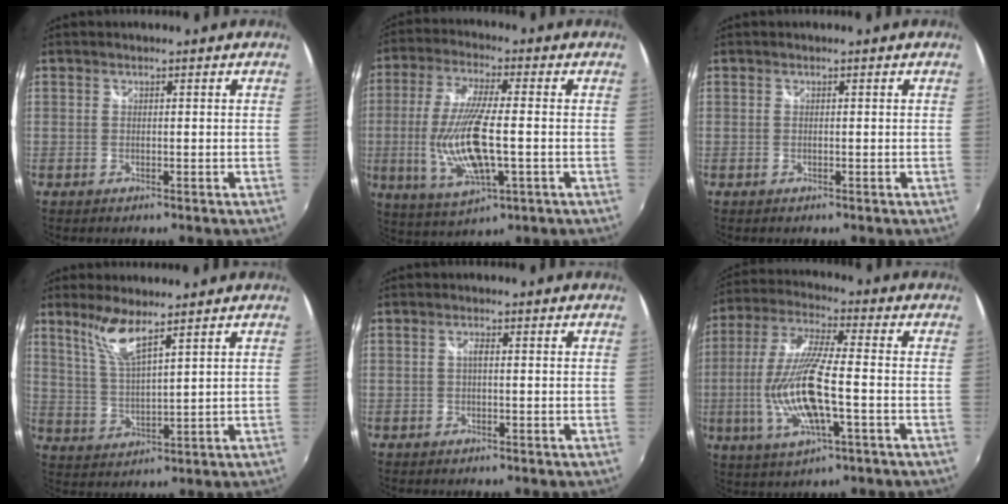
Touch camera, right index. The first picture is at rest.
{"total": 14.5, "force": [-2.3, 3.9, 13.7], "torque": [-0.278, -0.016, -0.037]}
{"total": 0.0}
{"total": 7.0, "force": [5.0, 0.8, 4.9], "torque": [-0.100, -0.001, 0.107]}
{"total": 1.1, "force": [-0.1, 0.2, 1.0], "torque": [-0.018, 0.005, -0.003]}
{"total": 15.4, "force": [-3.4, 3.1, 14.7], "torque": [-0.297, -0.013, -0.062]}